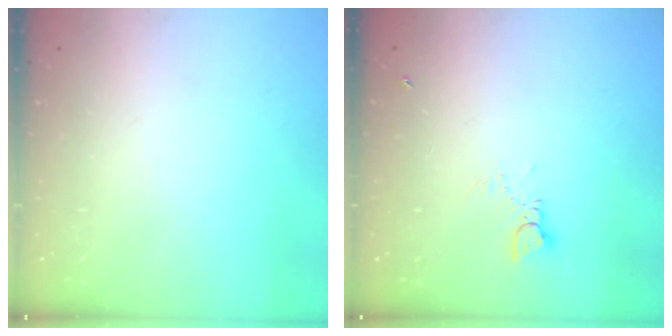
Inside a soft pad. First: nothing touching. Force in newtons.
{"total": 2.0, "press": 2.0, "slide": 0.1}